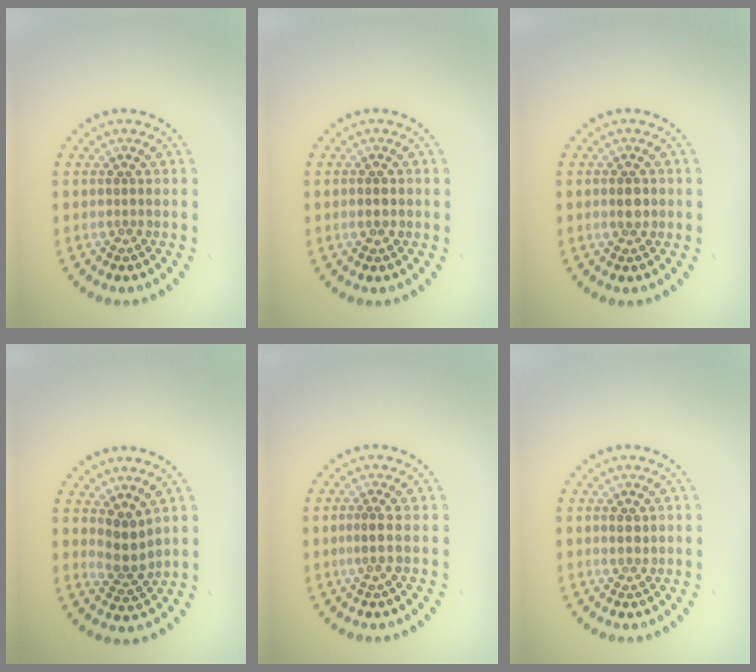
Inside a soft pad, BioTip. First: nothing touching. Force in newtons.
{"total": 0.8, "press": 0.8, "slide": 0.2}
{"total": 1.5, "press": 1.5, "slide": 0.2}
{"total": 2.5, "press": 2.0, "slide": 1.6}
{"total": 1.1, "press": 0.9, "slide": 0.7}
{"total": 1.2, "press": 1.0, "slide": 0.6}